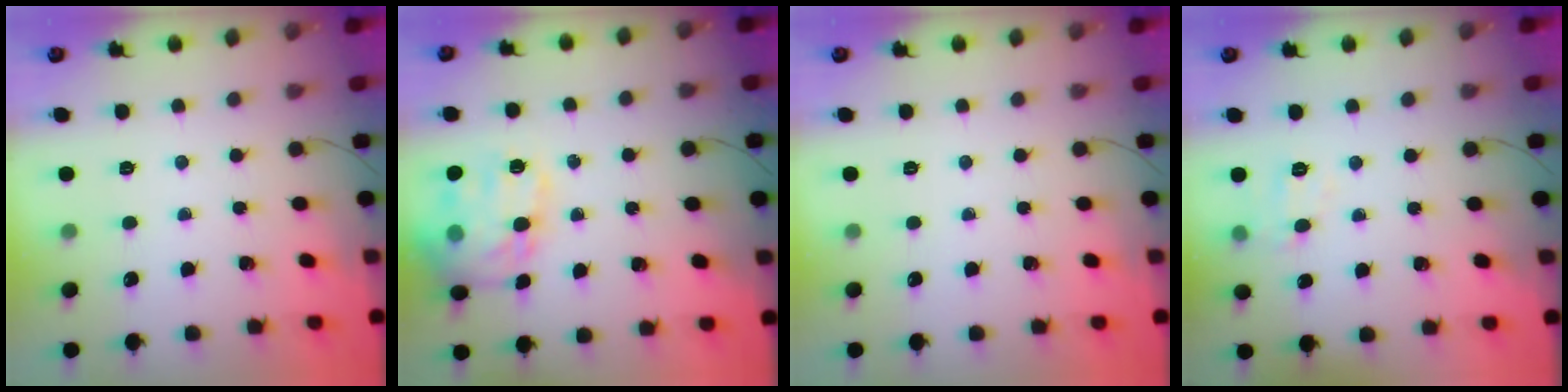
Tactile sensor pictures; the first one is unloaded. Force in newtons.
{"total": 18.0, "press": 18.0, "slide": 1.3}
{"total": 0.0}
{"total": 6.5, "press": 6.3, "slide": 1.2}